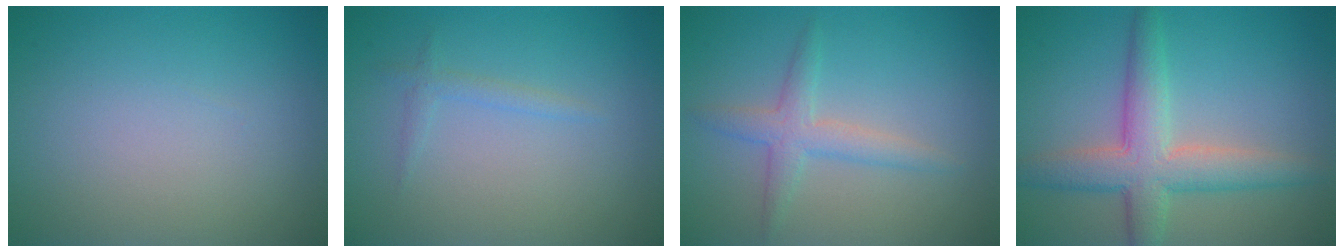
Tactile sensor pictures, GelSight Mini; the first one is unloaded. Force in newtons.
{"total": 1.0, "press": 1.0, "slide": 0.1}
{"total": 2.7, "press": 2.7, "slide": 0.0}
{"total": 5.5, "press": 5.5, "slide": 0.1}